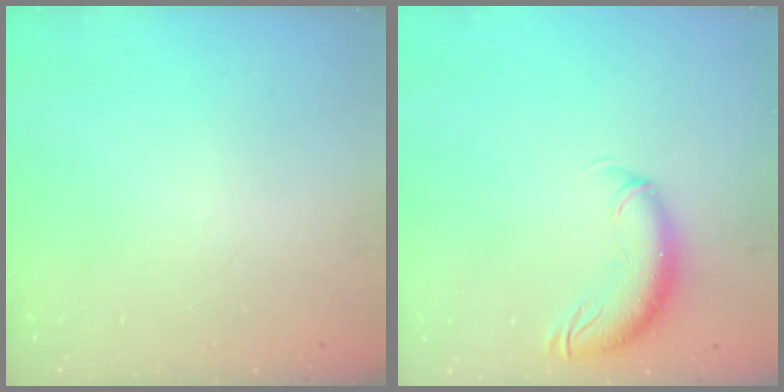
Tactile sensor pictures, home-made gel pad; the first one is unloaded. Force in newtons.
{"total": 10.8, "press": 10.6, "slide": 2.3}